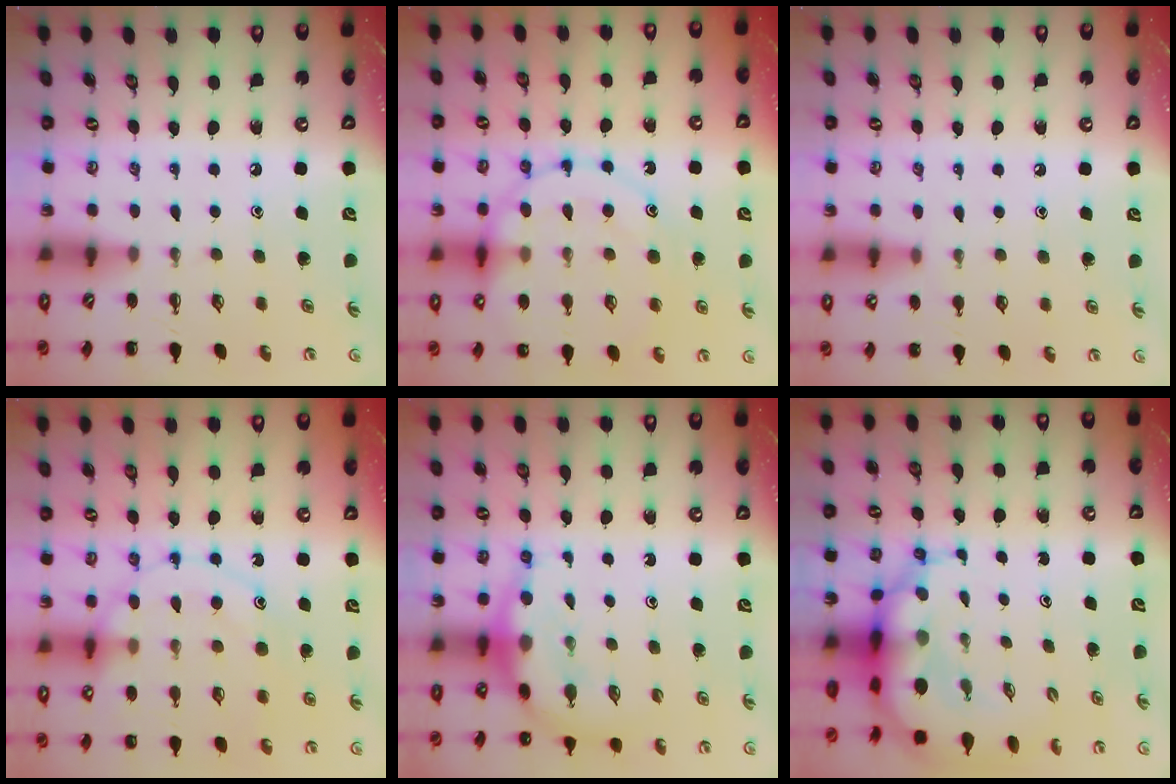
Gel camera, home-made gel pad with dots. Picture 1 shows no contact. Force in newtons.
{"total": 15.7, "press": 15.6, "slide": 1.9}
{"total": 4.5, "press": 4.2, "slide": 1.5}
{"total": 13.0, "press": 12.9, "slide": 1.5}
{"total": 6.7, "press": 6.6, "slide": 1.2}
{"total": 8.4, "press": 8.0, "slide": 2.6}